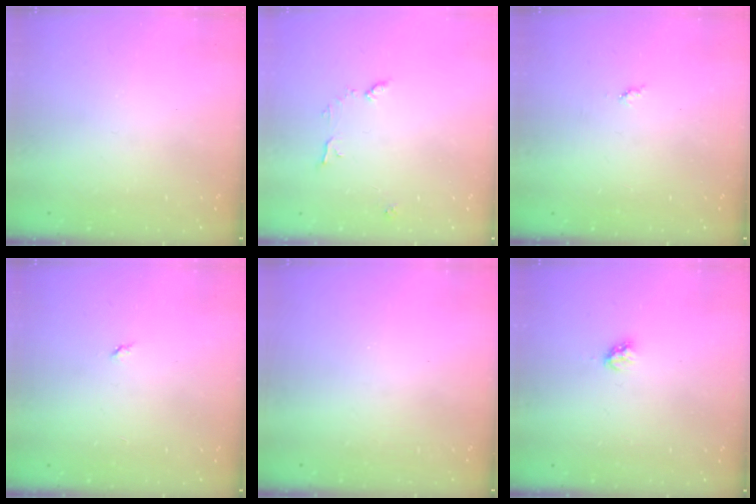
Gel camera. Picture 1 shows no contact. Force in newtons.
{"total": 6.8, "press": 6.8, "slide": 0.4}
{"total": 3.9, "press": 3.9, "slide": 0.4}
{"total": 2.8, "press": 2.8, "slide": 0.4}
{"total": 0.0}
{"total": 2.8, "press": 2.8, "slide": 0.2}